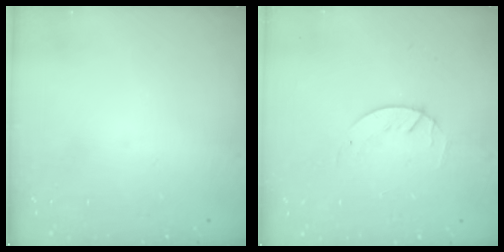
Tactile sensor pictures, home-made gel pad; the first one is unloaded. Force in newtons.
{"total": 1.4, "press": 1.4, "slide": 0.2}